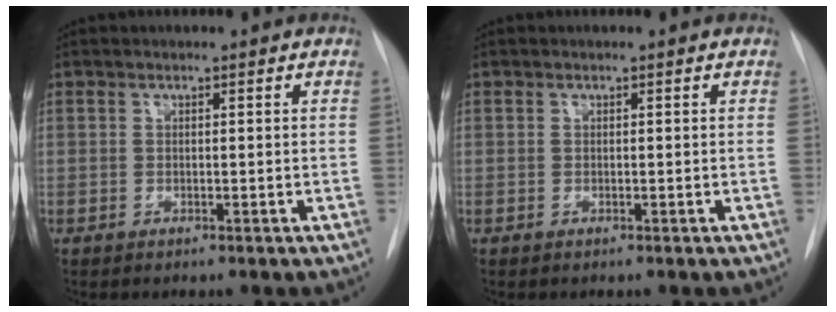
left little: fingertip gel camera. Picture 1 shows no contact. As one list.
[{"total": 0.0}]